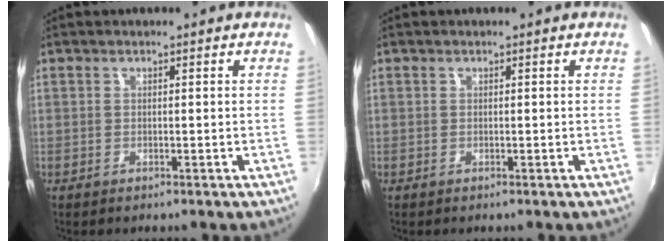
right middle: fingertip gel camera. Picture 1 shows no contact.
{"total": 0.0}